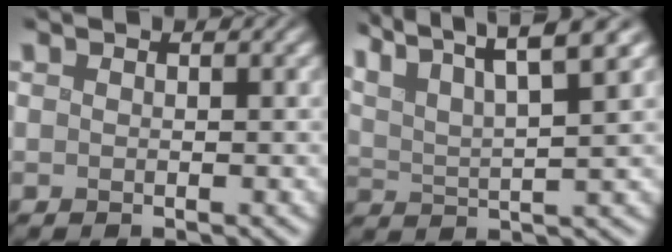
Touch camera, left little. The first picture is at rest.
{"total": 9.0, "force": [6.2, 2.3, 6.1], "torque": [-0.124, 0.018, 0.088]}